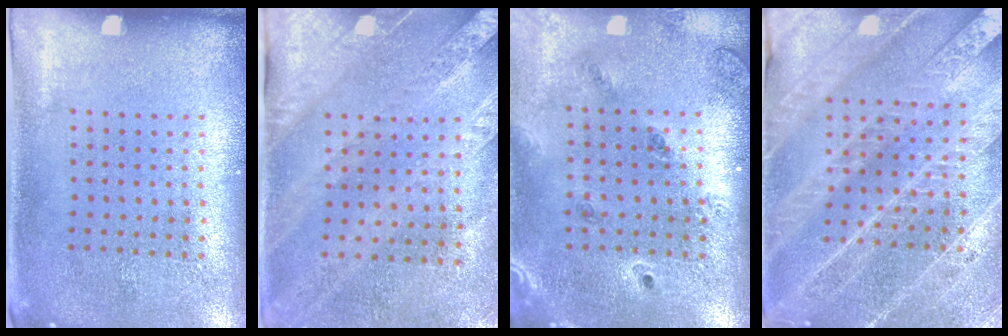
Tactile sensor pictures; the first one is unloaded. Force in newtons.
{"total": 2.5, "press": 2.1, "slide": 1.3}
{"total": 1.4, "press": 1.4, "slide": 0.3}
{"total": 4.0, "press": 3.6, "slide": 1.7}